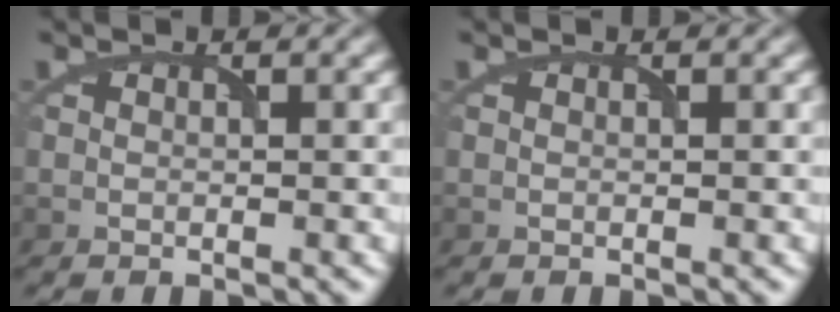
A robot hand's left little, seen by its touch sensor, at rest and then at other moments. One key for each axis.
{"total": 0.0}